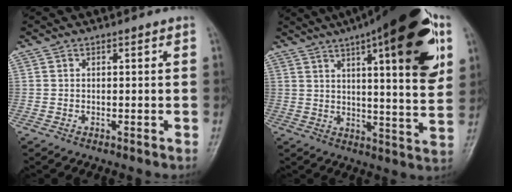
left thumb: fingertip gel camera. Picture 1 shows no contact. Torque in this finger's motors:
{"motor_torque": [1.65, 1.82, 2.19, -0.58, 0.46]}